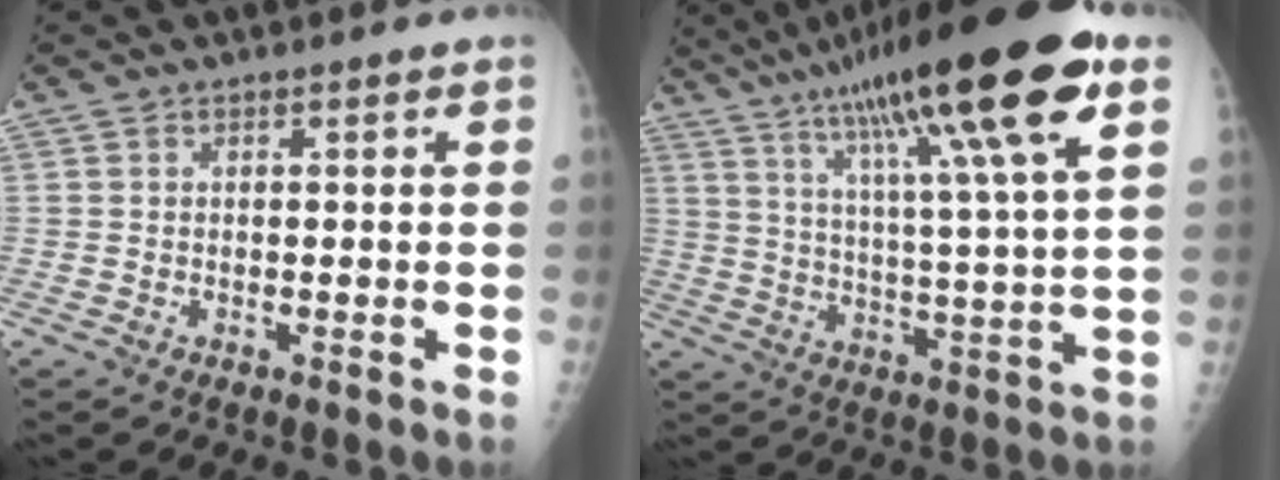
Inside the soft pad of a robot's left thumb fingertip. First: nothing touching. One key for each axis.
{"total": 23.4, "fx": 12.4, "fy": 2.6, "fz": 19.6, "tx": -0.321, "ty": -0.018, "tz": 0.197}